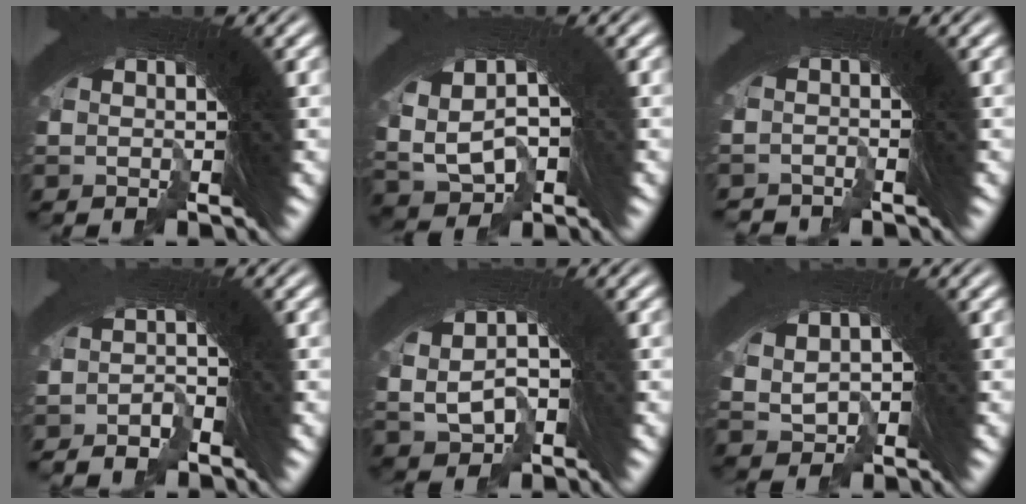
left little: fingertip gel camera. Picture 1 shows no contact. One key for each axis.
{"total": 6.1, "fx": -2.5, "fy": 5.2, "fz": 2.0, "tx": -0.075, "ty": -0.025, "tz": -0.030}
{"total": 2.7, "fx": -1.9, "fy": -0.1, "fz": -1.8, "tx": 0.017, "ty": -0.009, "tz": -0.030}
{"total": 4.5, "fx": -3.9, "fy": 0.7, "fz": -2.1, "tx": 0.023, "ty": -0.015, "tz": -0.066}
{"total": 5.0, "fx": -2.2, "fy": 4.3, "fz": 1.1, "tx": -0.045, "ty": -0.016, "tz": -0.029}
{"total": 4.5, "fx": -2.0, "fy": 3.9, "fz": 0.8, "tx": -0.050, "ty": -0.018, "tz": -0.024}